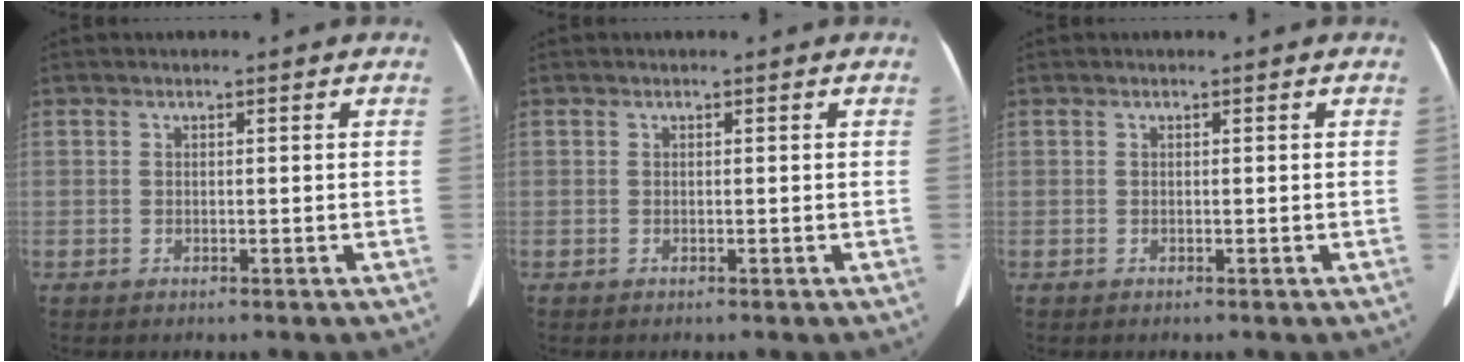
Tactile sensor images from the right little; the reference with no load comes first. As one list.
[{"total": 0.0}, {"total": 0.0}]